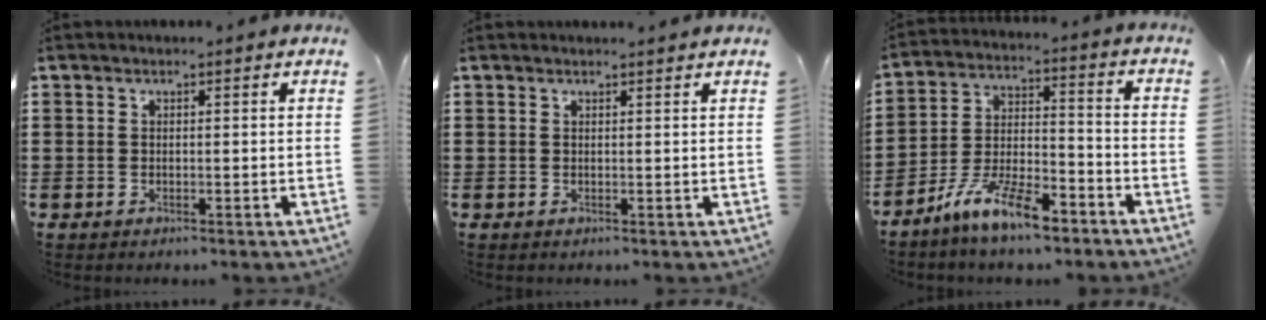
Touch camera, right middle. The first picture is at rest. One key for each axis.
{"total": 0.8, "fx": 0.8, "fy": 0.0, "fz": 0.1, "tx": 0.004, "ty": -0.004, "tz": 0.013}
{"total": 10.3, "fx": -8.2, "fy": 2.2, "fz": 5.7, "tx": -0.114, "ty": 0.018, "tz": -0.158}